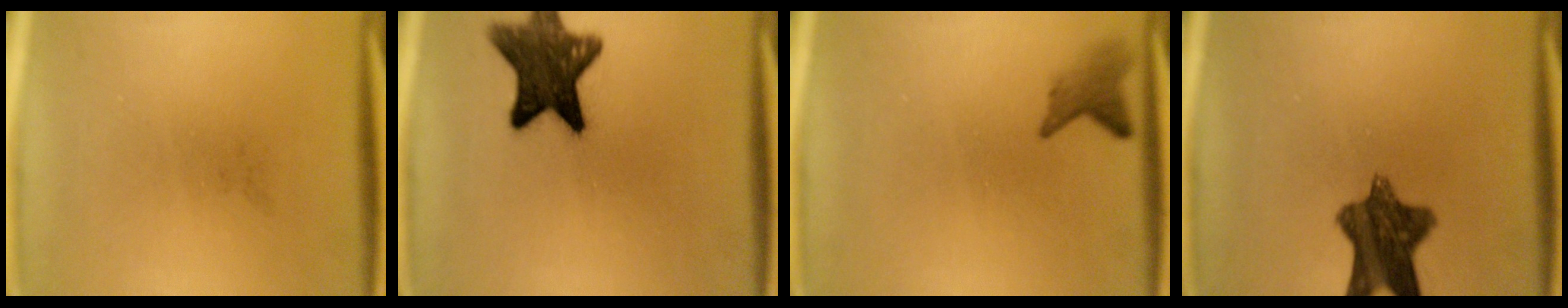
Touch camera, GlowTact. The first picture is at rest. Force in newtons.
{"total": 12.2}
{"total": 2.4}
{"total": 9.8}